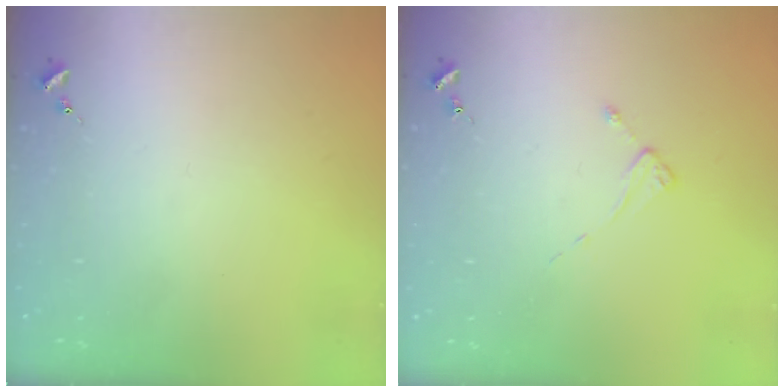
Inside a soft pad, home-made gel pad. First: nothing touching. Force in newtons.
{"total": 2.0, "press": 2.0, "slide": 0.3}